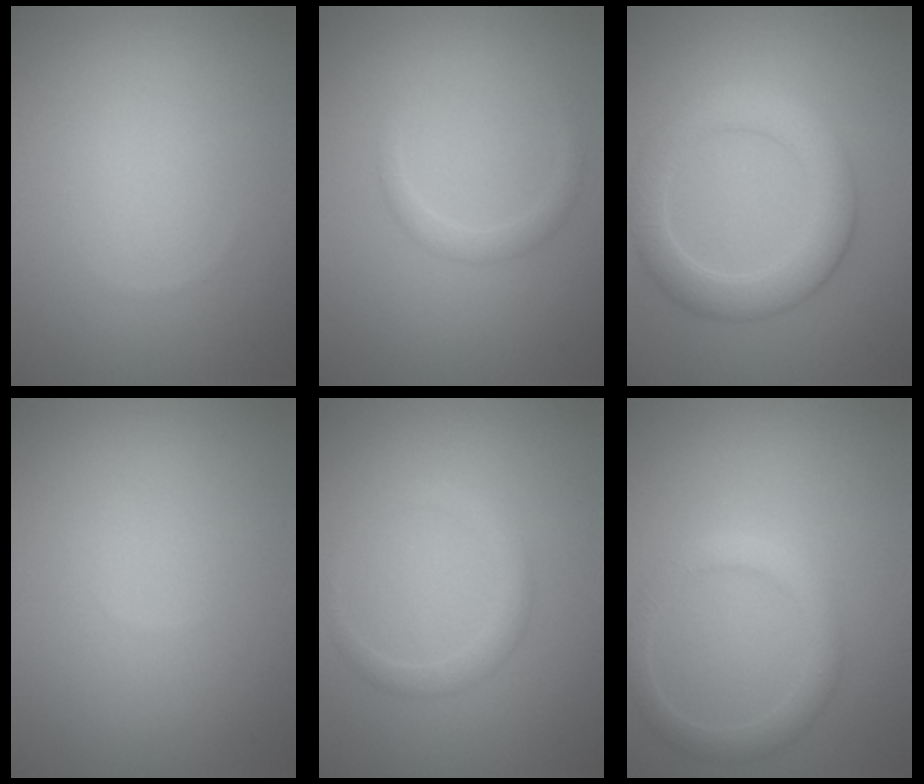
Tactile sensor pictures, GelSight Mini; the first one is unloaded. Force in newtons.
{"total": 1.3, "press": 1.3, "slide": 0.0}
{"total": 4.7, "press": 4.7, "slide": 0.1}
{"total": 0.0}
{"total": 1.7, "press": 1.7, "slide": 0.2}
{"total": 2.5, "press": 2.5, "slide": 0.2}